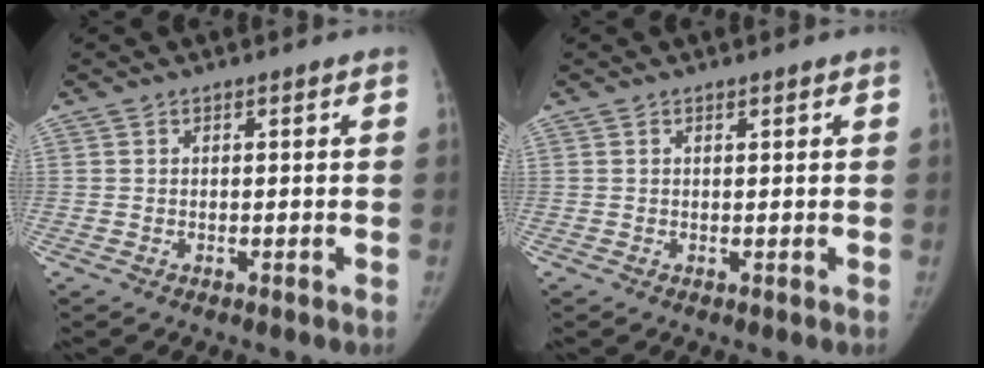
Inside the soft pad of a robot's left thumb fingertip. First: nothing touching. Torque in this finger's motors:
{"motor_torque": [-0.28, -0.15, -0.51, 0.34, -0.07]}